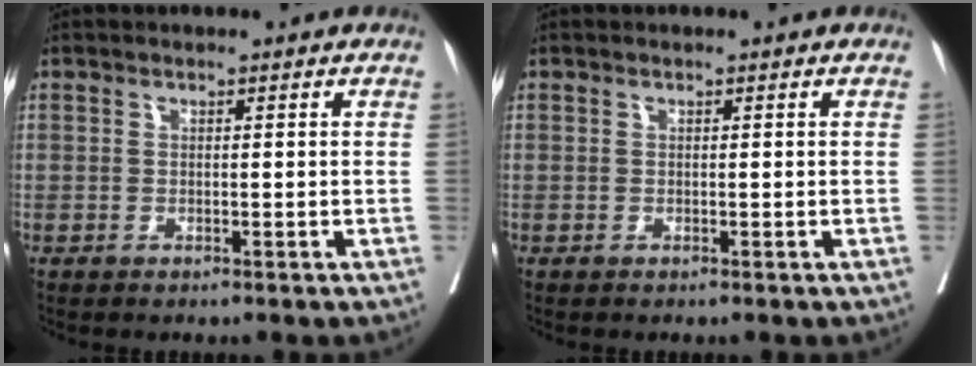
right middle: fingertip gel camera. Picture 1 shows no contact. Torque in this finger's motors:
{"motor_torque": [-0.01, -0.01, -0.01, -0.02]}